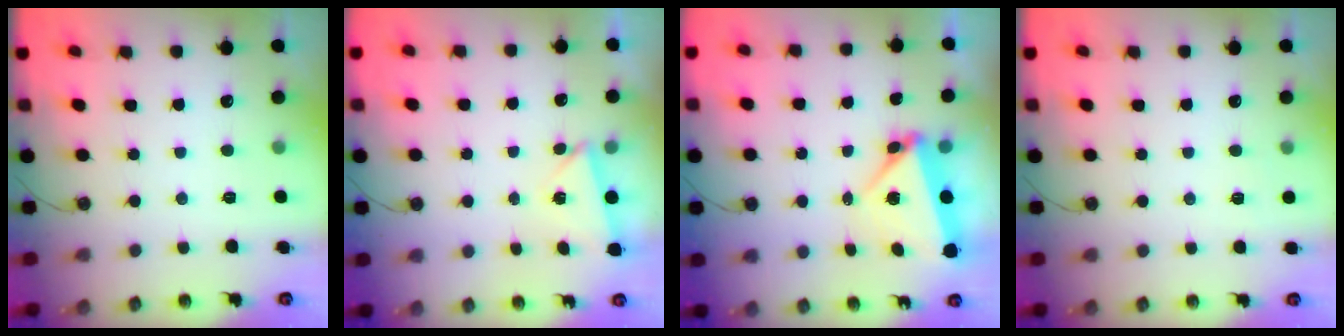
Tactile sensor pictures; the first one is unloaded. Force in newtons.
{"total": 2.0, "press": 1.9, "slide": 0.7}
{"total": 5.9, "press": 5.9, "slide": 0.7}
{"total": 3.5, "press": 3.5, "slide": 0.7}